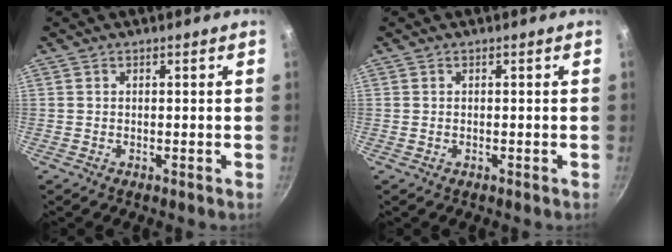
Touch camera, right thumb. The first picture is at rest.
{"total": 0.0}